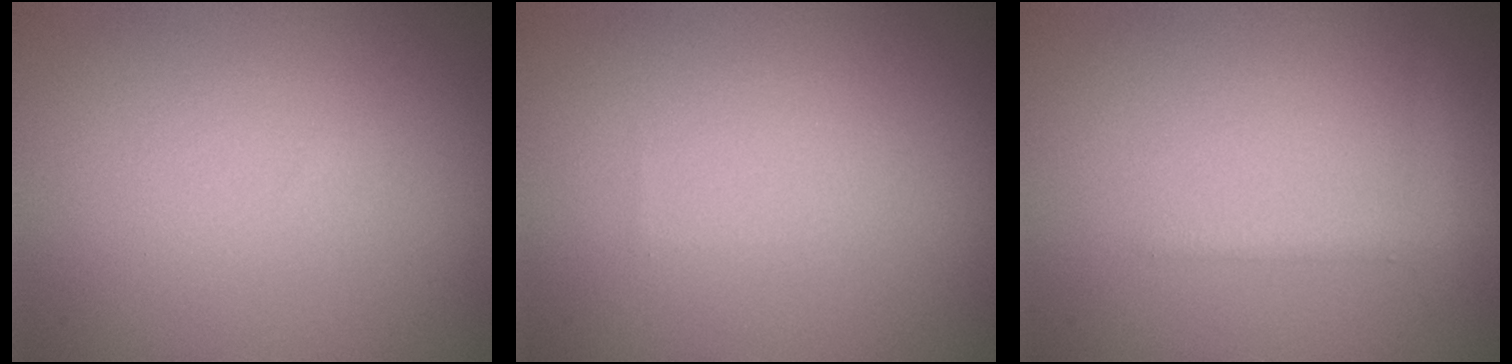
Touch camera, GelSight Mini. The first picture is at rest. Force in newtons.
{"total": 0.0}
{"total": 1.1, "press": 1.1, "slide": 0.1}